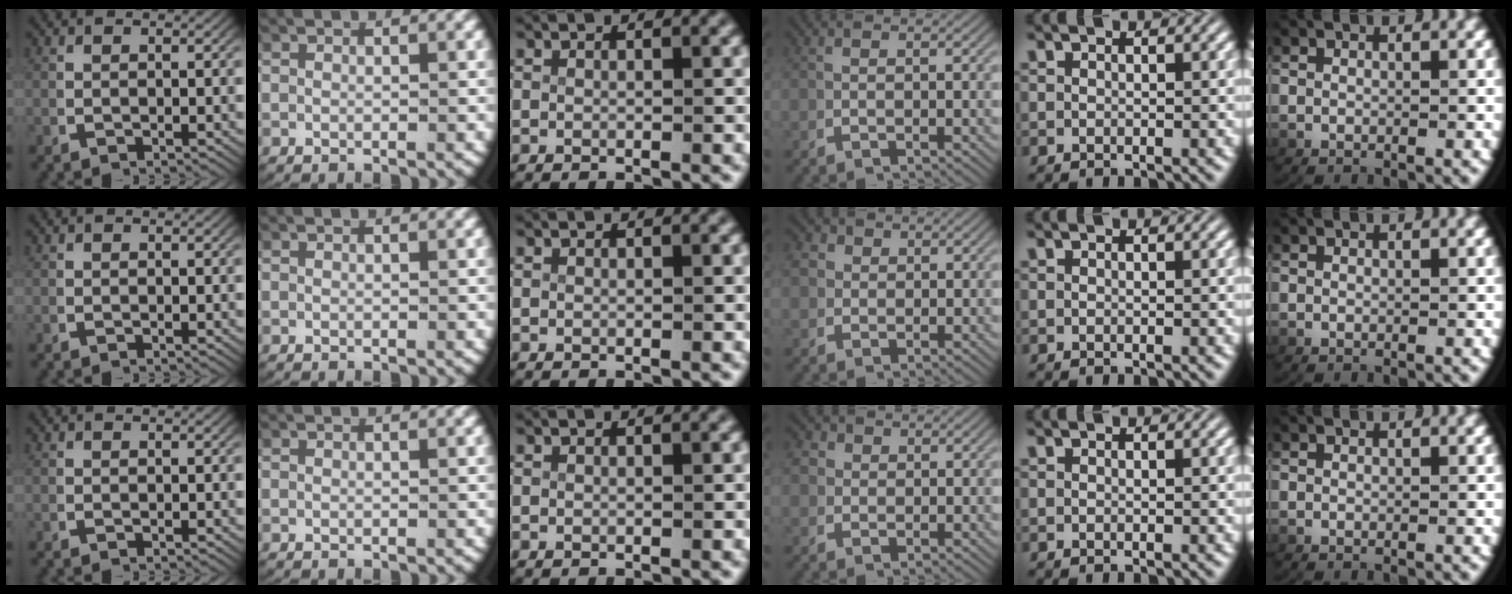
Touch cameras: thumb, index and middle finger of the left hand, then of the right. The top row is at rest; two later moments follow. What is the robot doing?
{"motion": "lift_and_place", "object": "paper towel"}